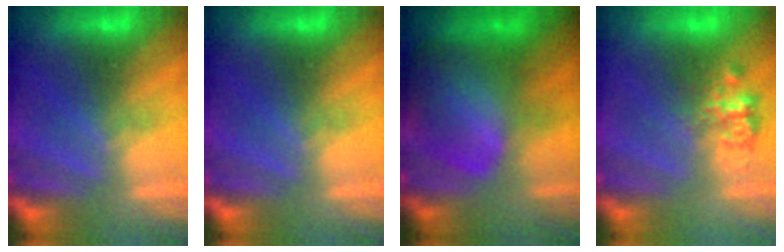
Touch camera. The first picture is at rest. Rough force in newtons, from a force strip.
{"total": 0.0}
{"total": 9.4}
{"total": 2.4}